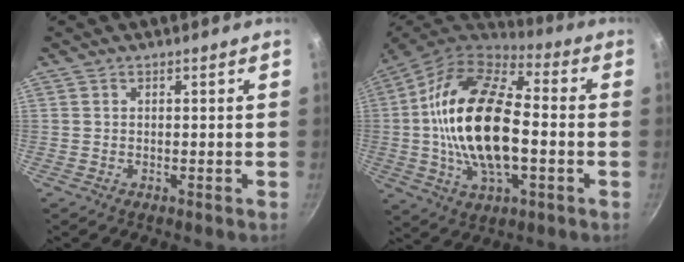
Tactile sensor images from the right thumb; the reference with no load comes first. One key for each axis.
{"total": 23.1, "fx": -1.2, "fy": 12.0, "fz": 19.7, "tx": -0.361, "ty": 0.029, "tz": -0.034}